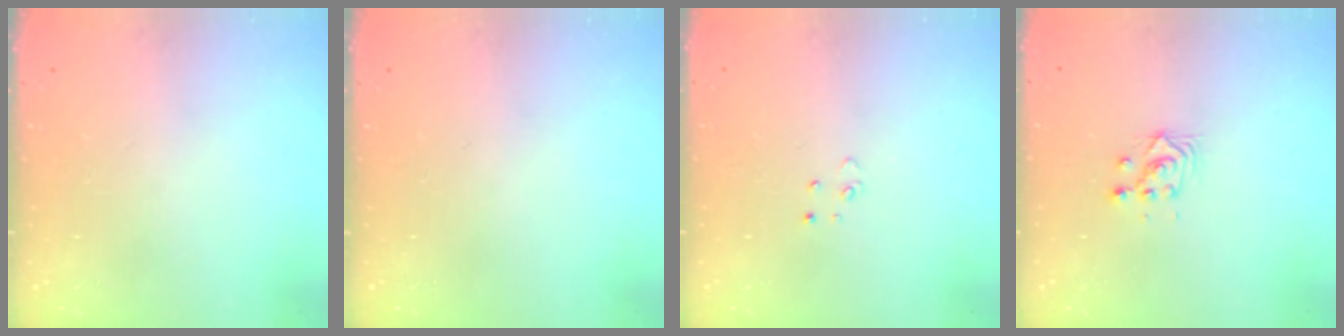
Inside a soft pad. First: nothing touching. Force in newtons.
{"total": 0.0}
{"total": 2.6, "press": 2.6, "slide": 0.2}
{"total": 2.8, "press": 2.8, "slide": 0.1}